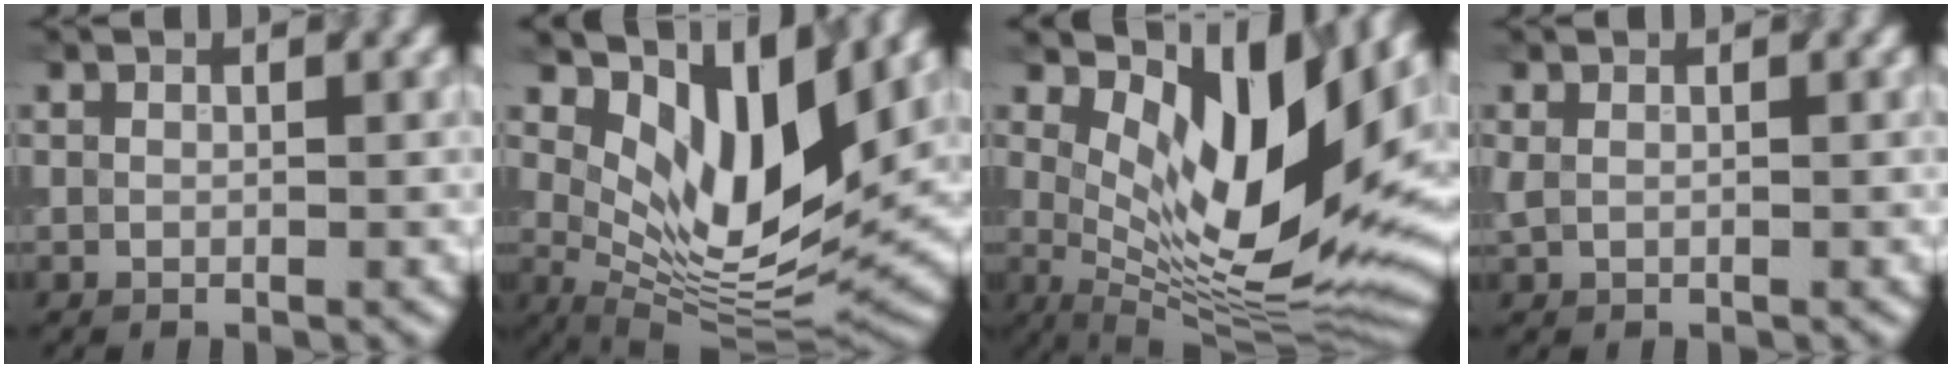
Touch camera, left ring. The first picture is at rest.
{"total": 10.2, "force": [4.4, 3.9, 8.4], "torque": [-0.135, -0.019, 0.085]}
{"total": 12.5, "force": [4.3, 4.7, 10.8], "torque": [-0.172, -0.017, 0.085]}
{"total": 0.6, "force": [0.3, 0.3, 0.5], "torque": [-0.012, 0.003, 0.005]}